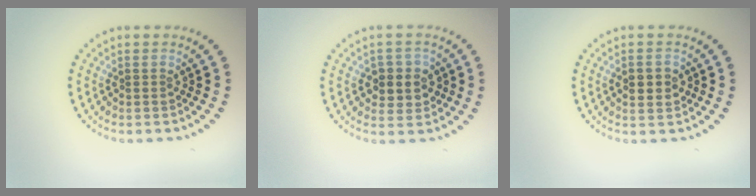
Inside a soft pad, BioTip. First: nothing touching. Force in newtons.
{"total": 3.0, "press": 2.9, "slide": 0.8}
{"total": 2.4, "press": 2.4, "slide": 0.1}